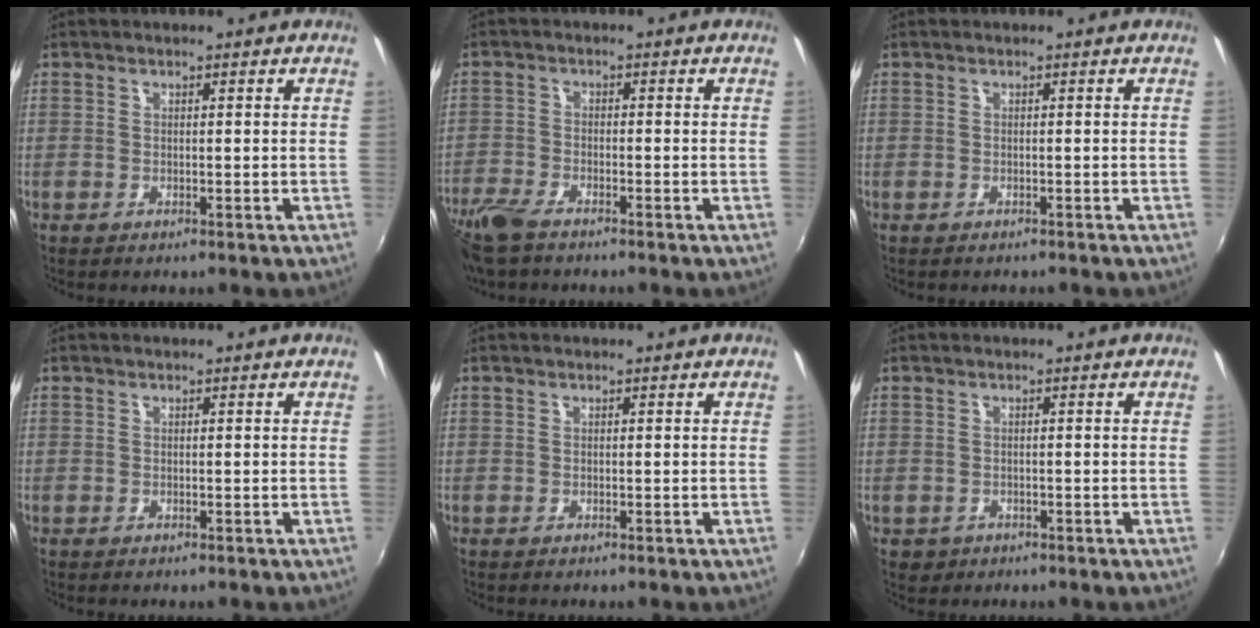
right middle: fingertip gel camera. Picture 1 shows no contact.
{"total": 7.6, "force": [-5.9, 2.4, 4.0], "torque": [-0.111, -0.024, -0.120]}
{"total": 0.8, "force": [-0.6, 0.5, 0.0], "torque": [-0.004, -0.001, -0.009]}
{"total": 0.0}
{"total": 0.0}
{"total": 2.4, "force": [-0.9, 2.1, 0.8], "torque": [-0.020, -0.004, -0.011]}